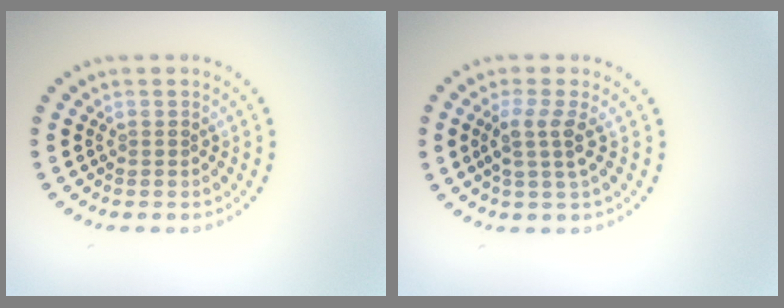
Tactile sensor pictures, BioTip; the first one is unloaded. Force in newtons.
{"total": 2.6, "press": 2.1, "slide": 1.6}